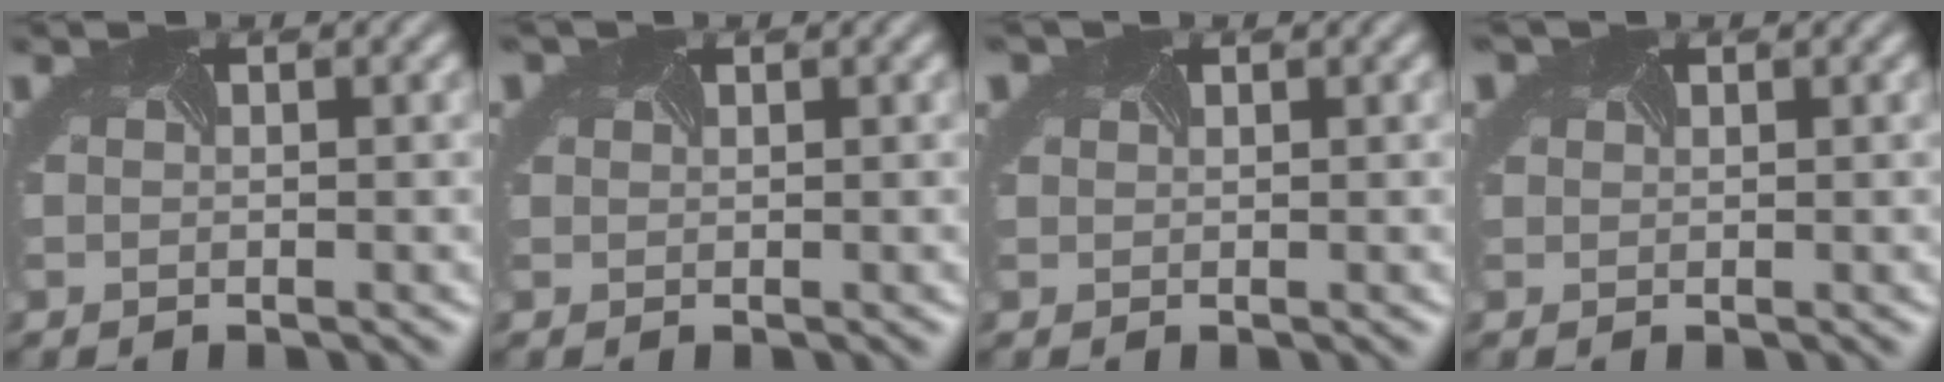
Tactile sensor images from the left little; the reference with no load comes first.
{"total": 1.9, "force": [0.8, 1.5, 0.9], "torque": [-0.006, 0.017, -0.006]}
{"total": 1.9, "force": [0.9, 1.4, 0.9], "torque": [-0.006, 0.017, -0.003]}
{"total": 2.3, "force": [1.0, 1.7, 1.1], "torque": [-0.013, 0.018, -0.004]}